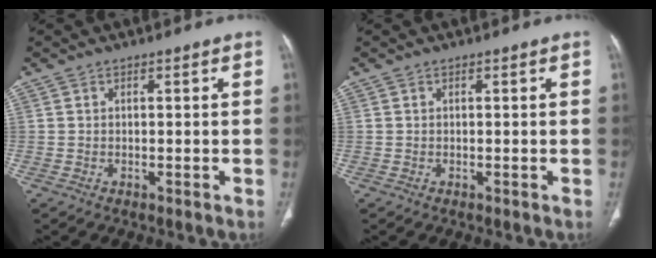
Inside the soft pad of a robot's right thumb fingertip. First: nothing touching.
{"total": 0.0}